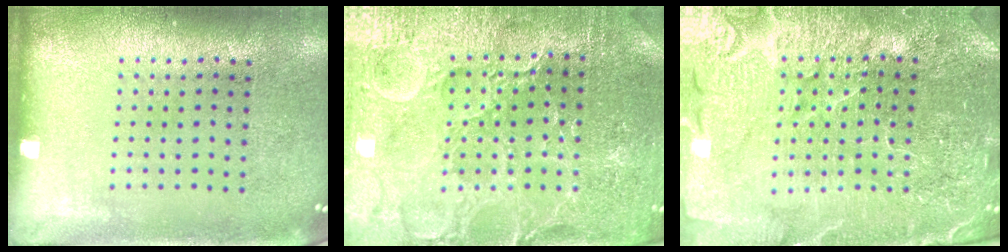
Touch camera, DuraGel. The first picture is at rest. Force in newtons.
{"total": 4.3, "press": 4.1, "slide": 1.3}
{"total": 5.0, "press": 4.7, "slide": 1.8}